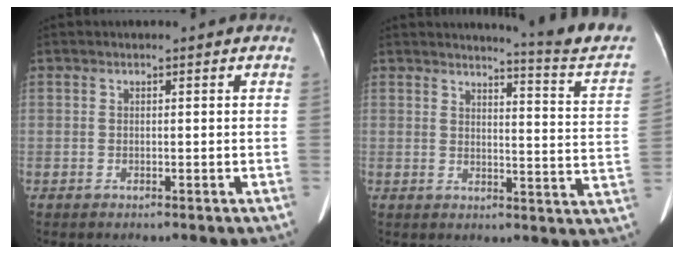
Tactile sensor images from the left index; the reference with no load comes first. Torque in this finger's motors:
{"motor_torque": [0.48, -0.89, 0.15, 0.04]}